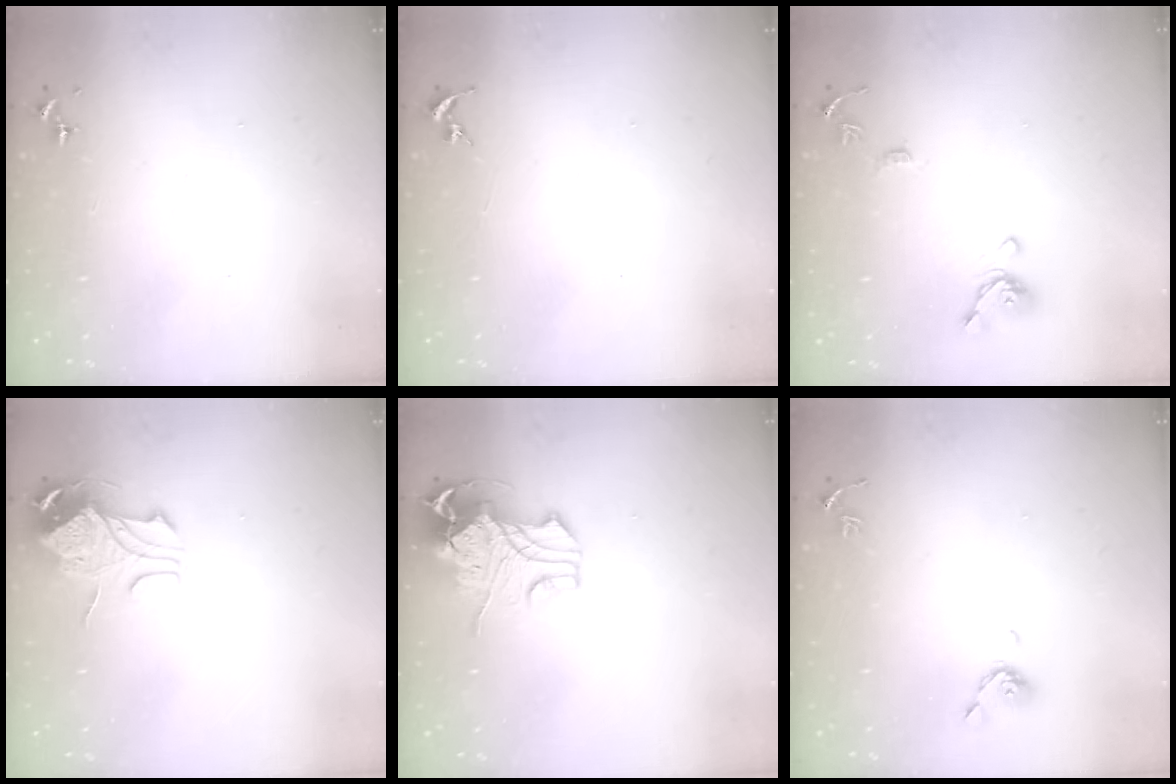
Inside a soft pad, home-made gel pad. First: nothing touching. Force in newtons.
{"total": 0.0}
{"total": 10.3, "press": 10.2, "slide": 1.5}
{"total": 9.6, "press": 9.6, "slide": 1.1}
{"total": 12.2, "press": 12.0, "slide": 1.9}
{"total": 6.4, "press": 6.3, "slide": 1.3}